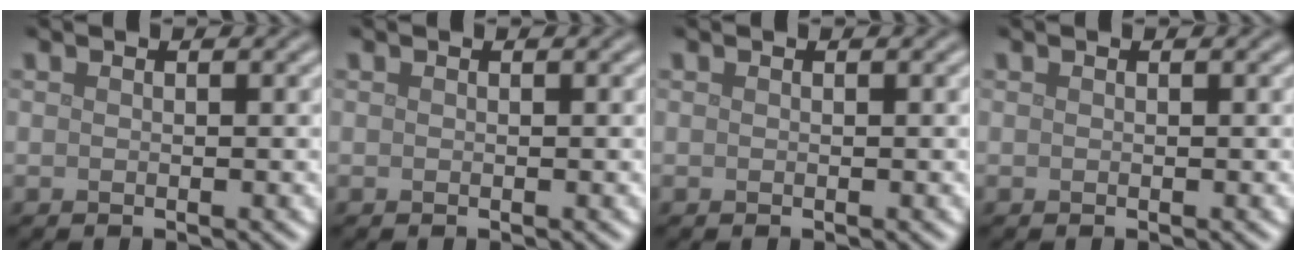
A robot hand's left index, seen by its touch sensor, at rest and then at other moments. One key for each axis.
{"total": 0.0}
{"total": 0.0}
{"total": 0.0}